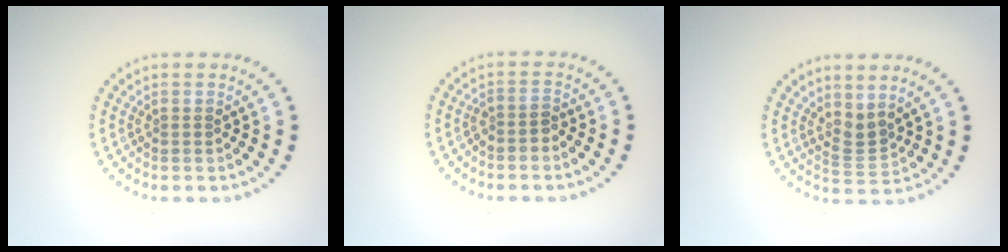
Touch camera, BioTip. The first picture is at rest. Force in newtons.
{"total": 1.5, "press": 1.1, "slide": 1.0}
{"total": 2.0, "press": 1.4, "slide": 1.5}